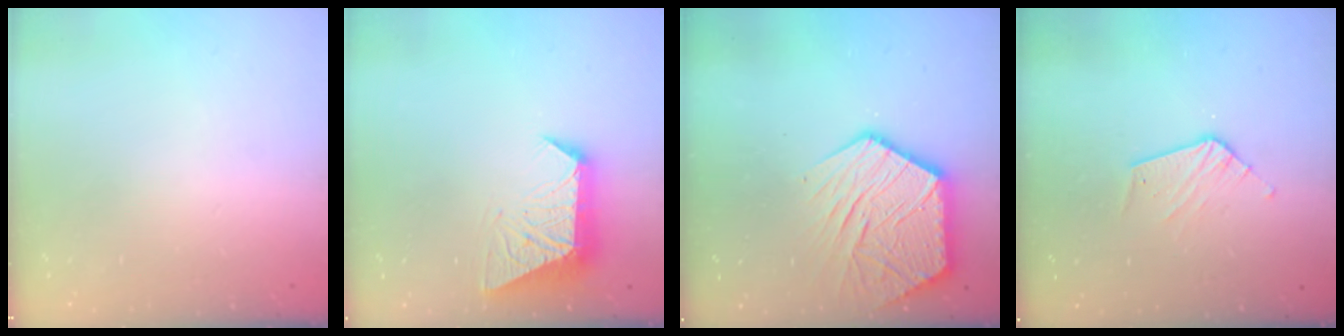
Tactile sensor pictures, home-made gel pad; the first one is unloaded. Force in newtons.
{"total": 10.9, "press": 10.9, "slide": 0.9}
{"total": 15.9, "press": 15.8, "slide": 1.4}
{"total": 6.9, "press": 6.9, "slide": 0.1}